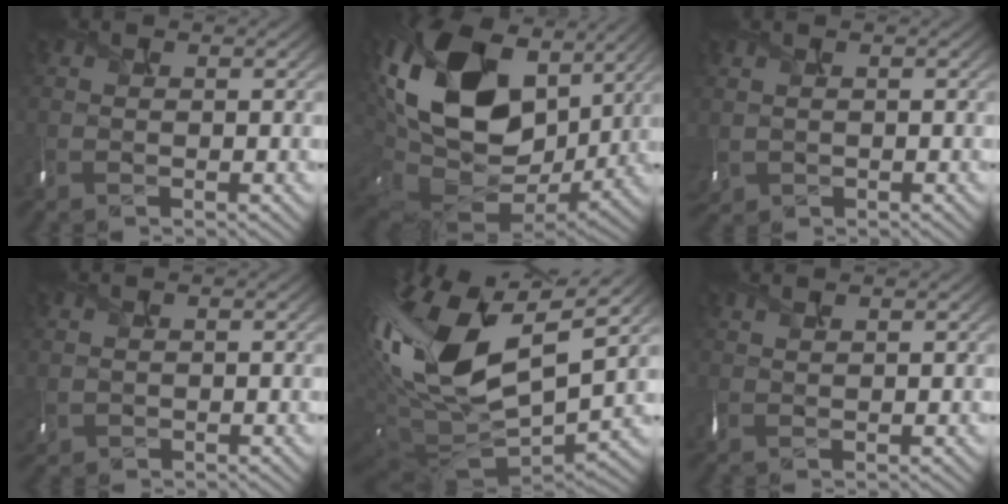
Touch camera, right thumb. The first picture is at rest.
{"total": 19.3, "force": [5.4, 13.2, 12.9], "torque": [-0.296, -0.005, 0.112]}
{"total": 2.5, "force": [0.0, 1.8, 1.7], "torque": [-0.049, -0.010, 0.012]}
{"total": 1.7, "force": [0.3, 1.2, 1.2], "torque": [-0.038, -0.004, 0.014]}
{"total": 19.2, "force": [3.6, 9.6, 16.3], "torque": [-0.341, -0.017, 0.074]}
{"total": 1.4, "force": [1.0, 0.3, 0.8], "torque": [-0.012, 0.003, 0.021]}